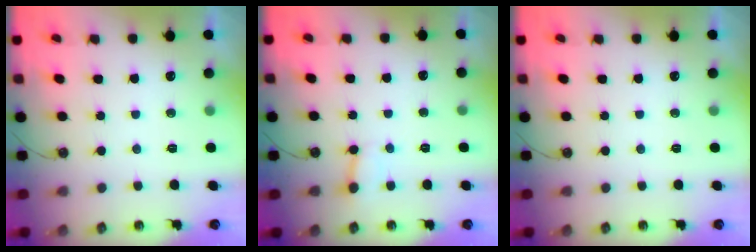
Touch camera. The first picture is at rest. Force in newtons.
{"total": 2.7, "press": 2.7, "slide": 0.4}
{"total": 0.0}